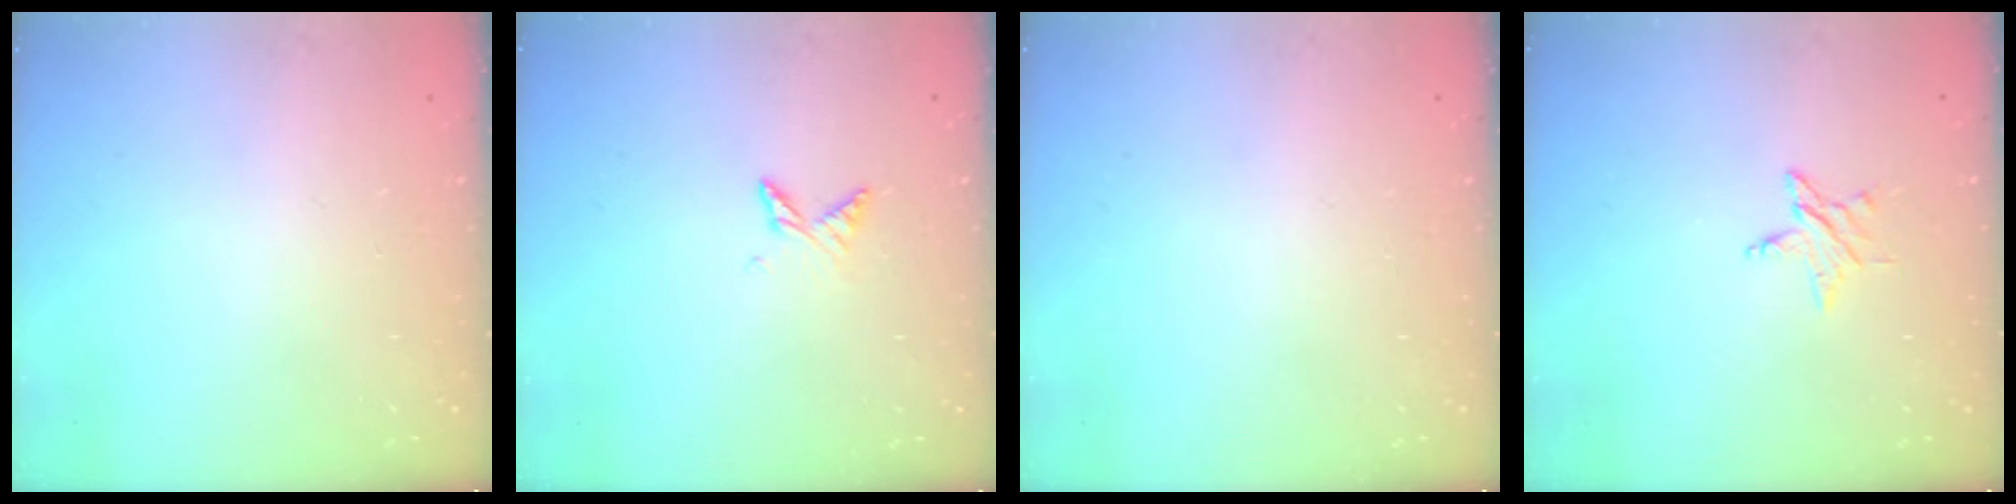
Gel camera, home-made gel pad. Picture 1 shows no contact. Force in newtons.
{"total": 4.5, "press": 4.4, "slide": 0.5}
{"total": 0.0}
{"total": 3.7, "press": 3.7, "slide": 0.2}